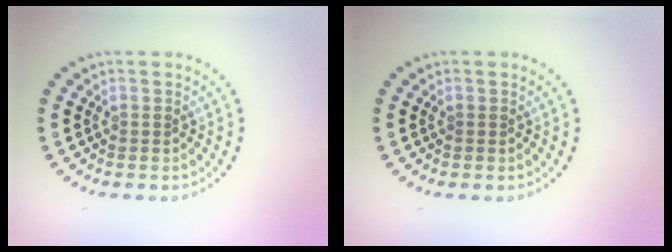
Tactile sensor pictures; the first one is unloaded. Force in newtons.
{"total": 0.0}